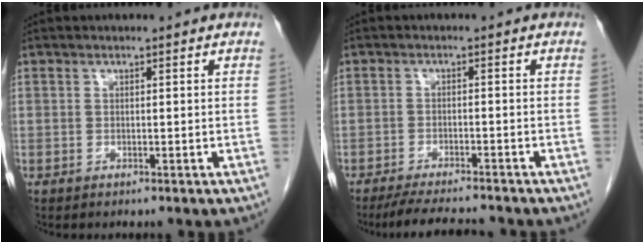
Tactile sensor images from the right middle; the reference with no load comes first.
{"total": 7.5, "force": [-6.7, 0.1, 3.2], "torque": [-0.048, -0.018, -0.109]}